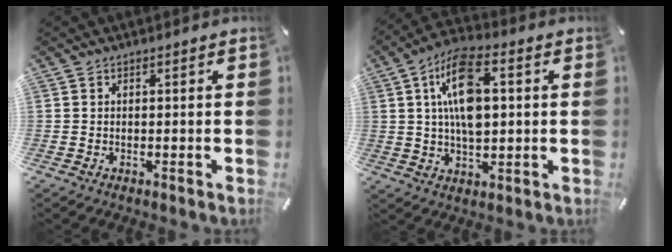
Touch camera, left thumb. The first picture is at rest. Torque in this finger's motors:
{"motor_torque": [2.40, 2.44, 0.52, 0.10, 0.33]}